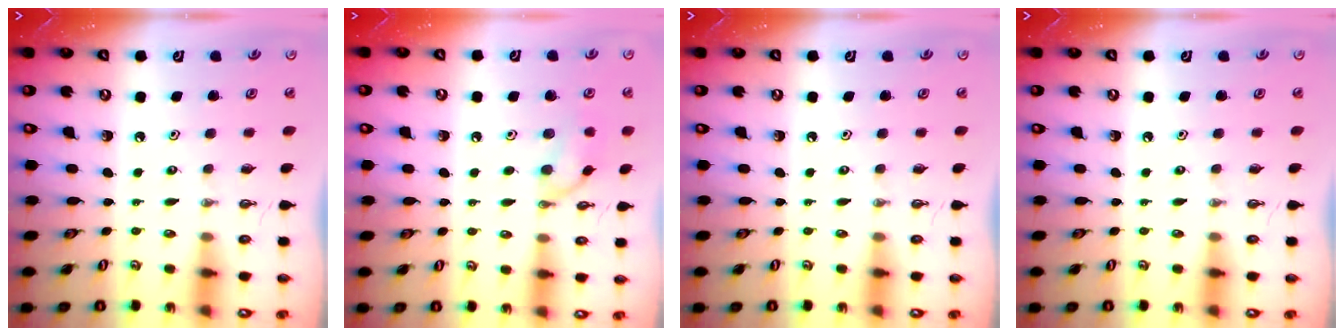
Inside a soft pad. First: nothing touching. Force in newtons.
{"total": 9.6, "press": 9.6, "slide": 0.1}
{"total": 0.0}
{"total": 0.0}